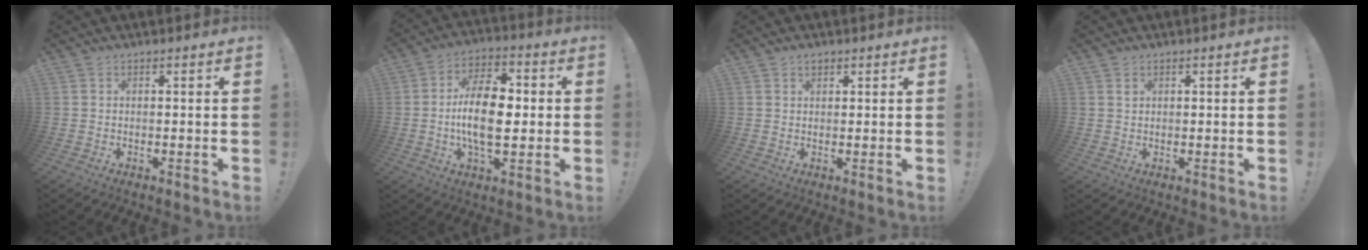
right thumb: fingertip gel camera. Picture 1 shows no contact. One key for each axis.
{"total": 15.7, "fx": -1.3, "fy": 8.1, "fz": 13.4, "tx": -0.253, "ty": 0.006, "tz": -0.033}
{"total": 1.4, "fx": 1.0, "fy": 0.8, "fz": 0.5, "tx": -0.005, "ty": -0.003, "tz": 0.018}
{"total": 1.0, "fx": 0.6, "fy": 0.7, "fz": 0.3, "tx": -0.004, "ty": 0.001, "tz": 0.010}